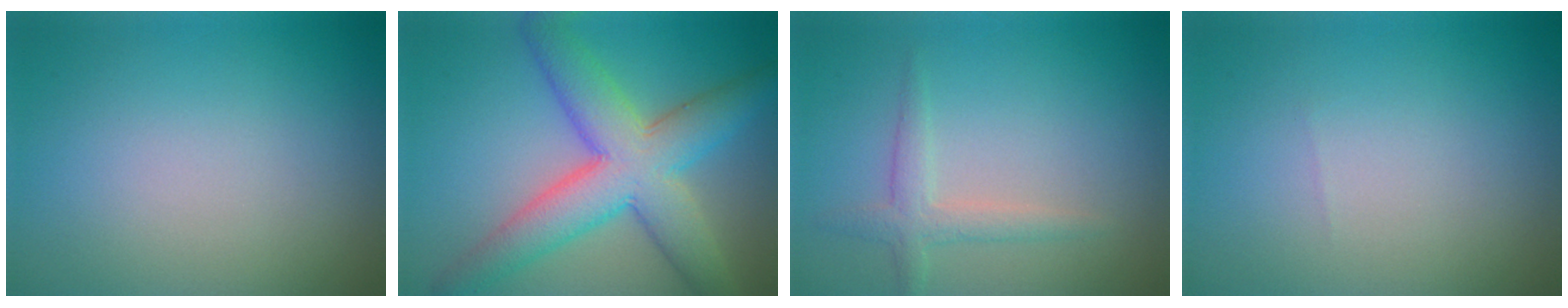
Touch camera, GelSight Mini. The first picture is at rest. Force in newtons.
{"total": 8.5, "press": 8.5, "slide": 0.3}
{"total": 2.1, "press": 2.1, "slide": 0.1}
{"total": 0.0}